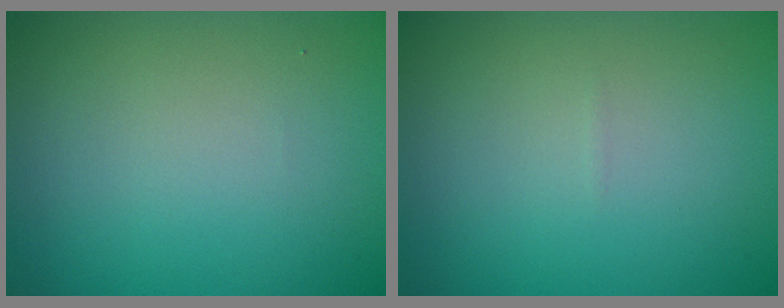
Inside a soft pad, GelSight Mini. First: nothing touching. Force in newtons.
{"total": 0.0}